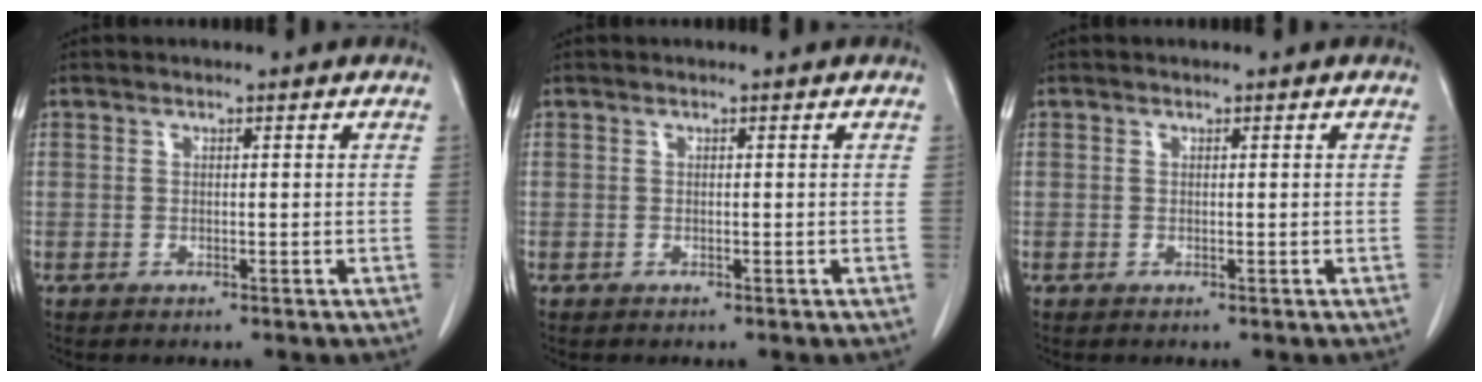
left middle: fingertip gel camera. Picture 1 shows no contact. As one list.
[{"total": 0.0}, {"total": 0.0}]